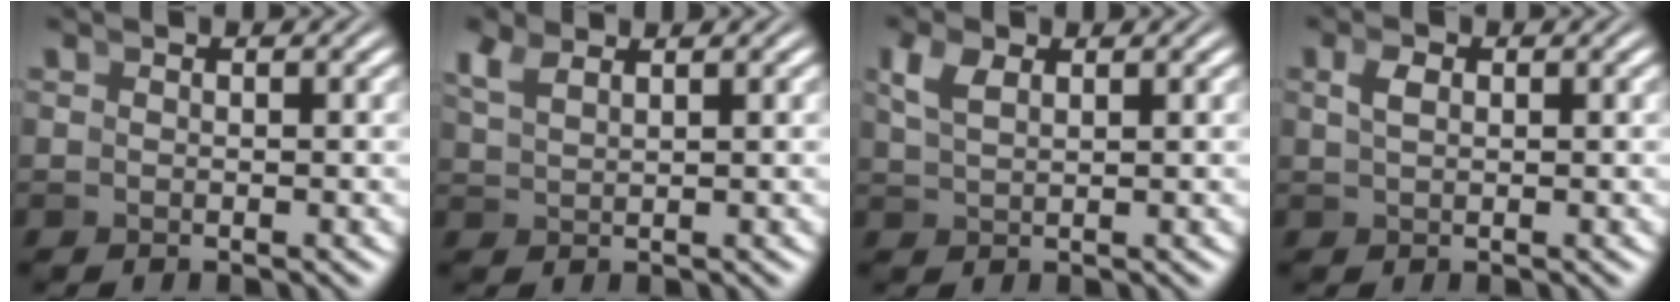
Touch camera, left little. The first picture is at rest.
{"total": 1.9, "force": [1.8, 0.1, 0.5], "torque": [-0.015, 0.006, 0.043]}
{"total": 1.6, "force": [1.1, 0.4, 1.0], "torque": [-0.023, 0.003, 0.030]}
{"total": 0.7, "force": [0.3, 0.0, 0.6], "torque": [-0.010, 0.003, 0.010]}